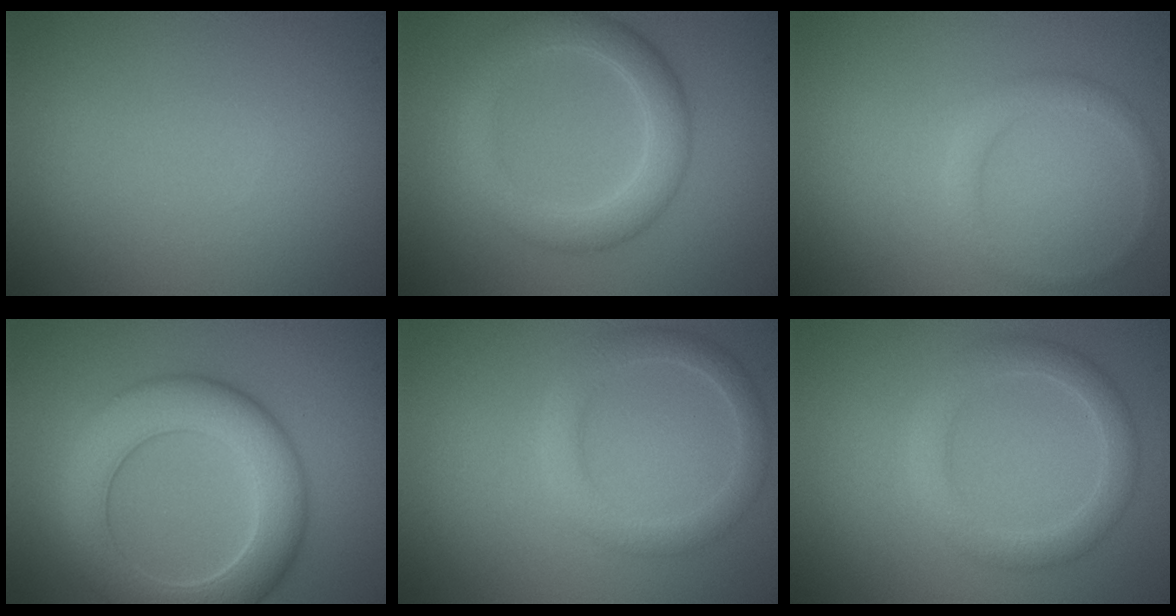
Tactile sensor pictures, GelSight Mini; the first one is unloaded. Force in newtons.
{"total": 4.2, "press": 4.2, "slide": 0.1}
{"total": 1.6, "press": 1.6, "slide": 0.2}
{"total": 7.7, "press": 7.7, "slide": 0.3}
{"total": 2.8, "press": 2.8, "slide": 0.1}
{"total": 3.2, "press": 3.2, "slide": 0.2}